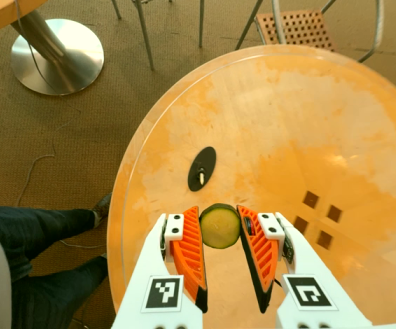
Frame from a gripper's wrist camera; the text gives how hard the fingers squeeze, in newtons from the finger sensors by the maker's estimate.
{"total": 9.0, "left": 9.0, "right": 9.1}